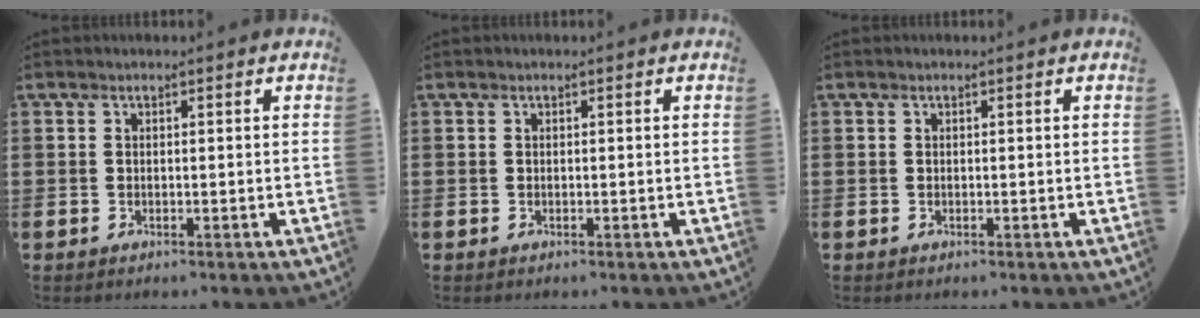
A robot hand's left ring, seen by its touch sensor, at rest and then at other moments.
{"total": 0.0}
{"total": 0.0}